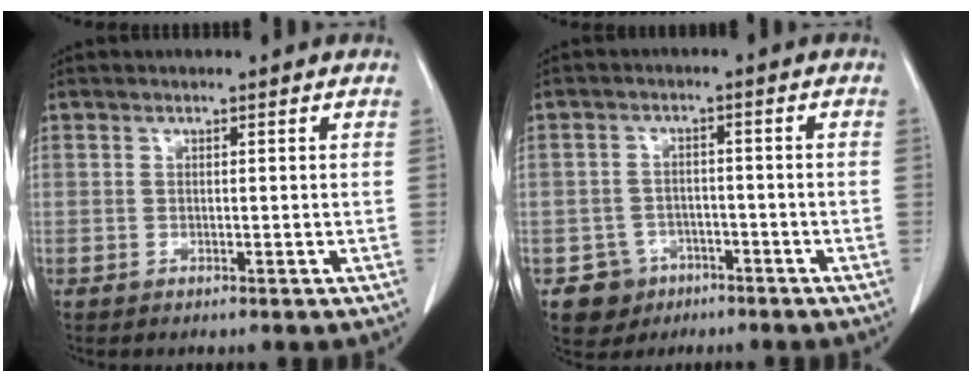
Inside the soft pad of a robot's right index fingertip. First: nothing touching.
{"total": 4.9, "force": [-2.7, 4.1, 0.2], "torque": [0.002, 0.015, -0.038]}